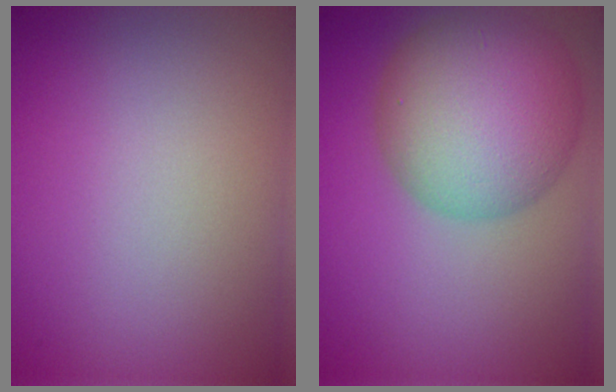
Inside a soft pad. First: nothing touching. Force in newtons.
{"total": 10.3, "press": 10.3, "slide": 0.3}